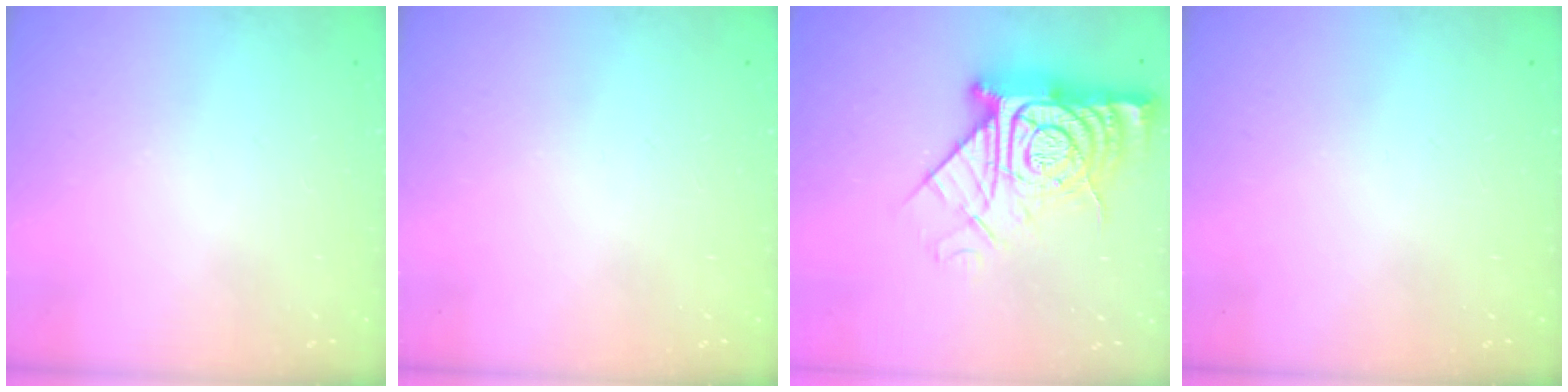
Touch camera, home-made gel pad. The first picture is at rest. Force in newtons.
{"total": 0.0}
{"total": 20.5, "press": 20.4, "slide": 1.7}
{"total": 0.0}